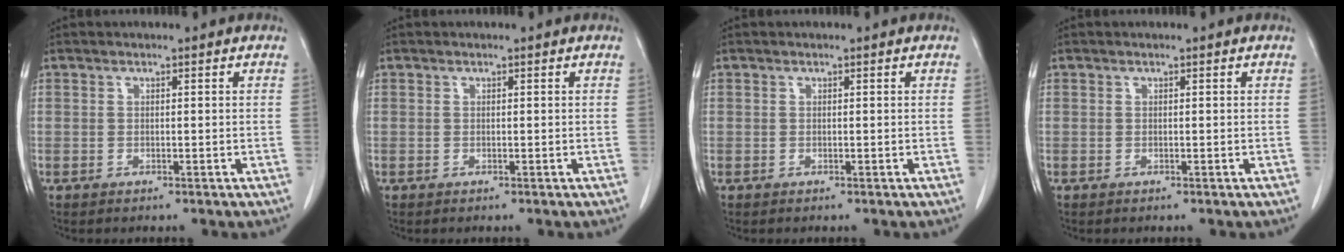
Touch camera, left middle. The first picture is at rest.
{"total": 0.0}
{"total": 0.0}
{"total": 0.0}